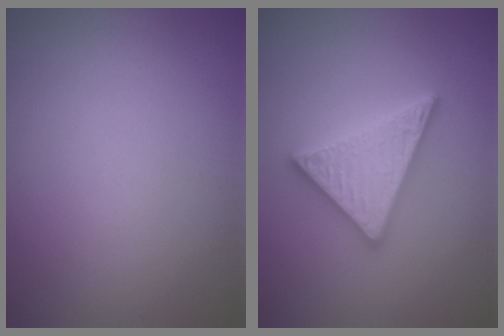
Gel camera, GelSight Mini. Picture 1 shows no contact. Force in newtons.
{"total": 5.0, "press": 5.0, "slide": 0.6}